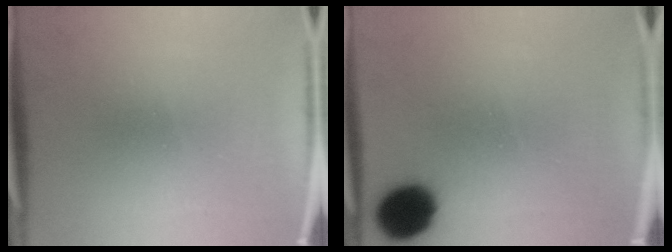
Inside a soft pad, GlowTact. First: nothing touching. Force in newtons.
{"total": 12.7}